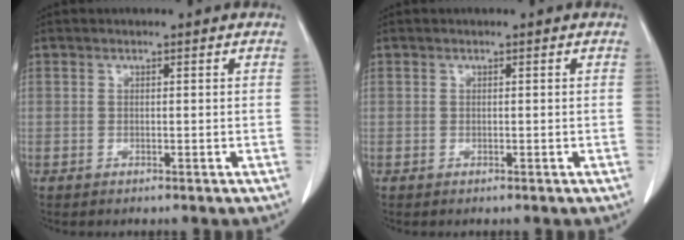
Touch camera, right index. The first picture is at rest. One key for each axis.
{"total": 0.0}